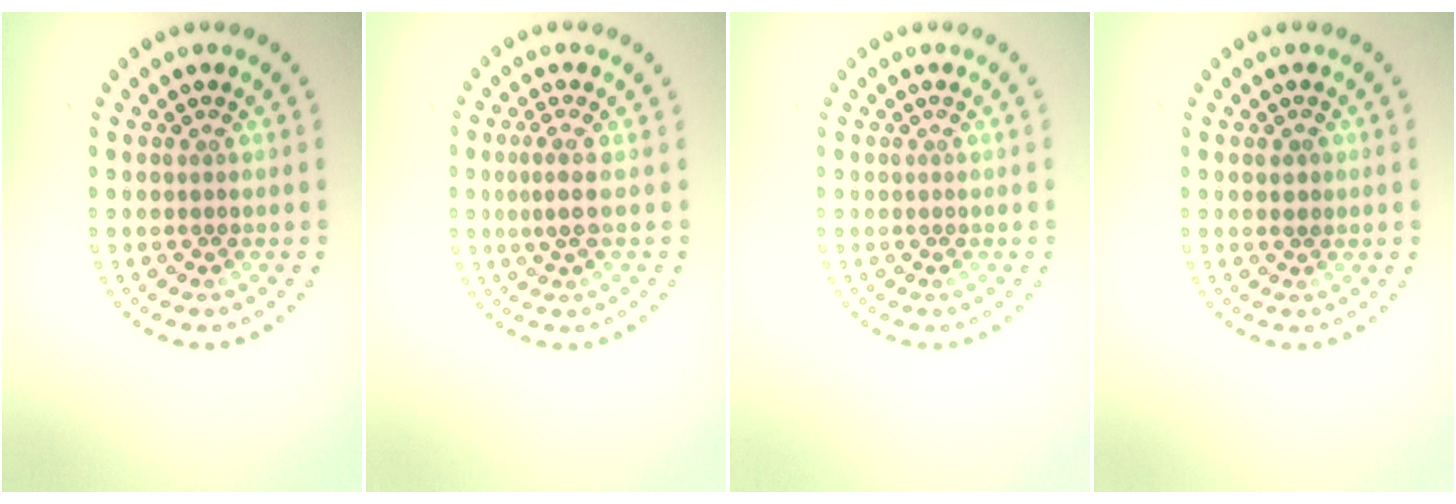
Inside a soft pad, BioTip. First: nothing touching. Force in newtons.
{"total": 2.0, "press": 1.4, "slide": 1.4}
{"total": 0.0}
{"total": 0.9, "press": 0.9, "slide": 0.0}